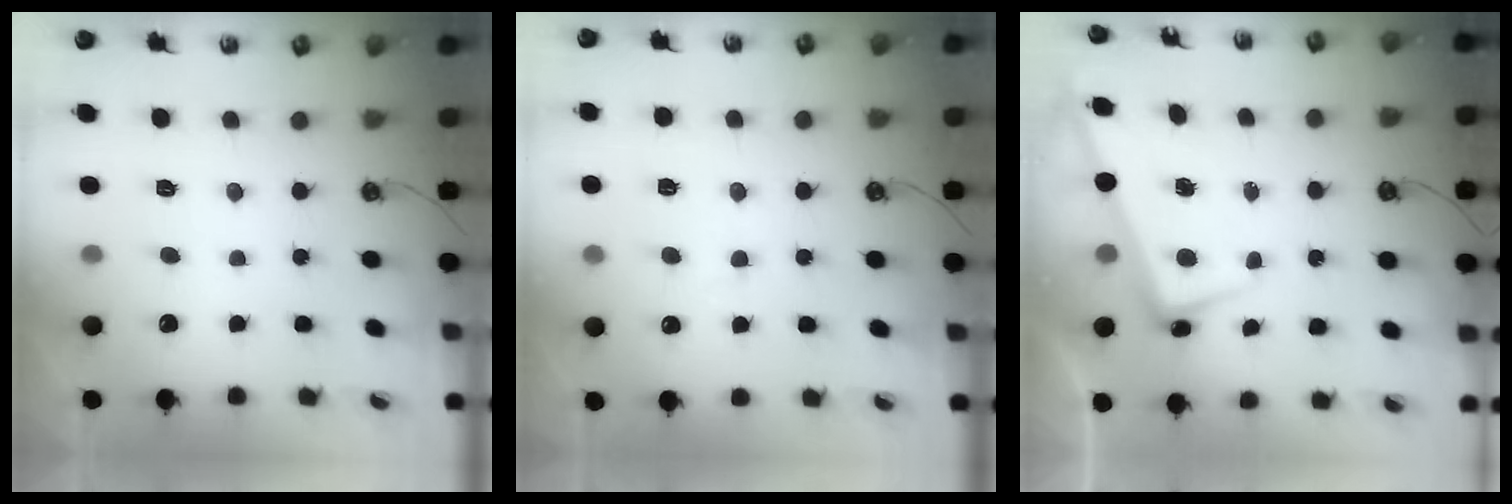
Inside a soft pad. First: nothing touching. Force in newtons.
{"total": 1.8, "press": 1.7, "slide": 0.5}
{"total": 2.2, "press": 2.1, "slide": 0.8}